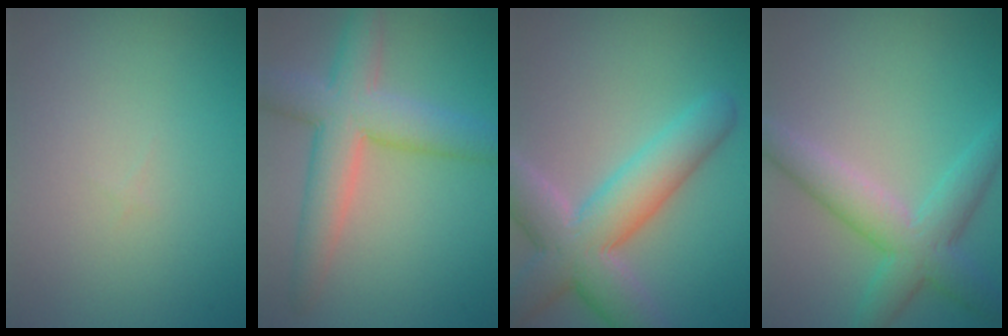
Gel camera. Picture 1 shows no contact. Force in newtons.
{"total": 6.5, "press": 6.5, "slide": 0.3}
{"total": 7.9, "press": 7.8, "slide": 0.6}
{"total": 5.3, "press": 5.3, "slide": 0.2}